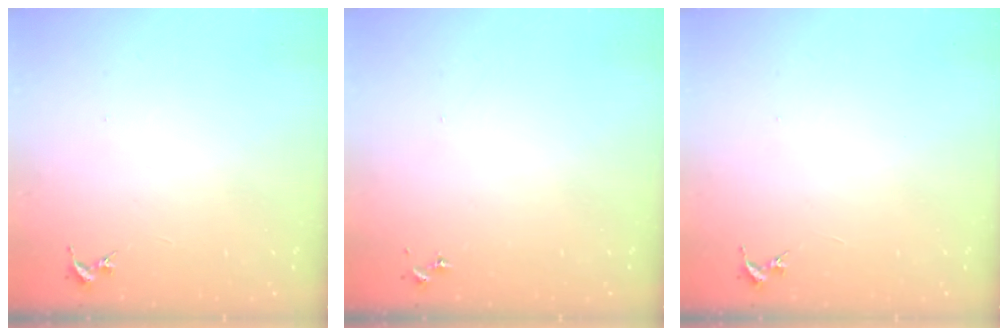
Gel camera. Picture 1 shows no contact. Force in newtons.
{"total": 0.0}
{"total": 0.0}